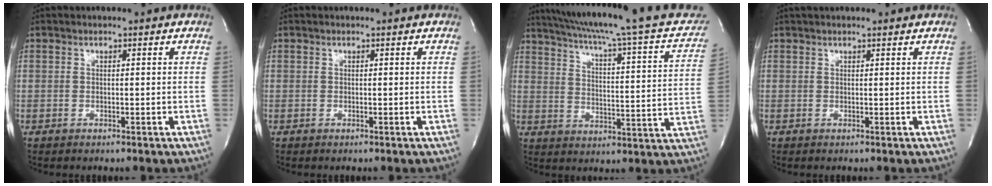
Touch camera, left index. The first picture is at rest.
{"total": 0.0}
{"total": 26.6, "force": [22.4, 2.9, 14.1], "torque": [-0.208, -0.014, 0.282]}
{"total": 3.7, "force": [3.3, 0.4, 1.5], "torque": [-0.020, 0.030, 0.043]}